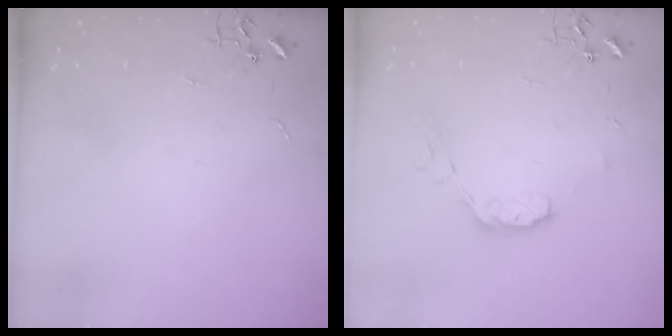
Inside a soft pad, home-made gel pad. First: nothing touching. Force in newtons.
{"total": 8.0, "press": 8.0, "slide": 0.5}